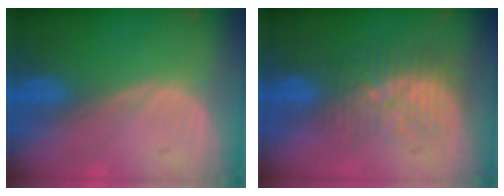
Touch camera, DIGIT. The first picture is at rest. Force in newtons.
{"total": 8.4, "press": 7.2, "slide": 4.2}